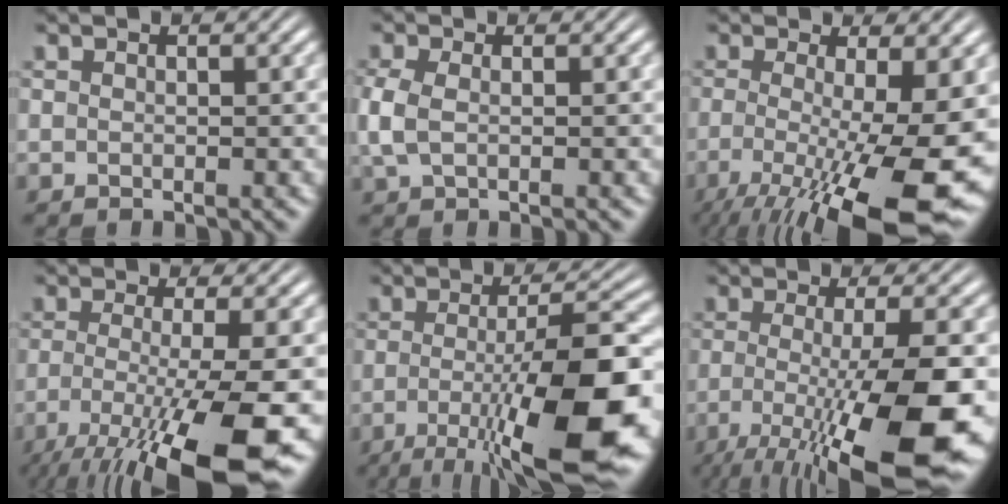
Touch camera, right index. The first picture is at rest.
{"total": 2.6, "force": [-0.1, 1.6, 2.1], "torque": [-0.062, -0.009, 0.006]}
{"total": 10.4, "force": [-4.0, 3.0, 9.1], "torque": [-0.149, -0.048, -0.036]}
{"total": 9.9, "force": [-4.6, 2.6, 8.3], "torque": [-0.146, -0.042, -0.047]}
{"total": 12.3, "force": [-4.3, 3.4, 11.0], "torque": [-0.162, -0.023, -0.048]}
{"total": 10.1, "force": [-3.8, 2.4, 9.1], "torque": [-0.149, -0.036, -0.038]}